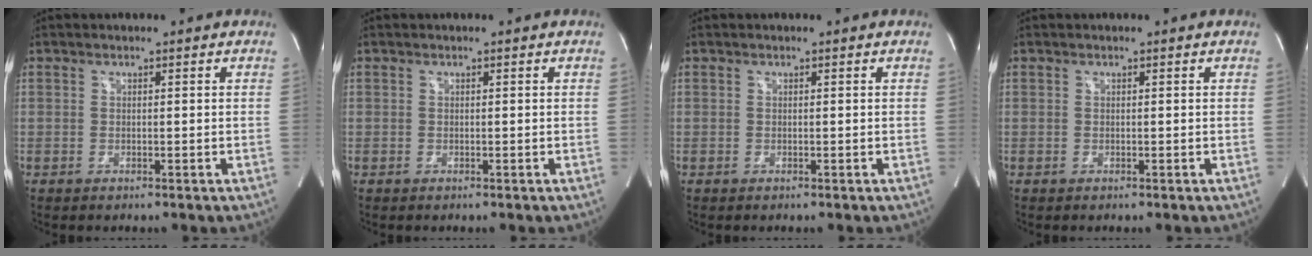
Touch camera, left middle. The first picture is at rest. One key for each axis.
{"total": 0.0}
{"total": 0.0}
{"total": 0.0}